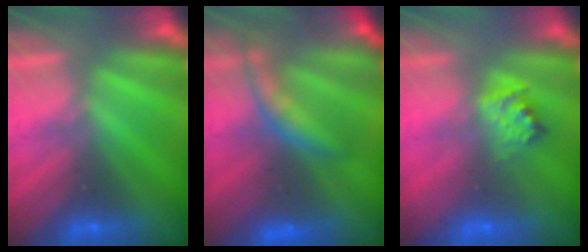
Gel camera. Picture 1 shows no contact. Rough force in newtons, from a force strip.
{"total": 7.4}
{"total": 2.4}